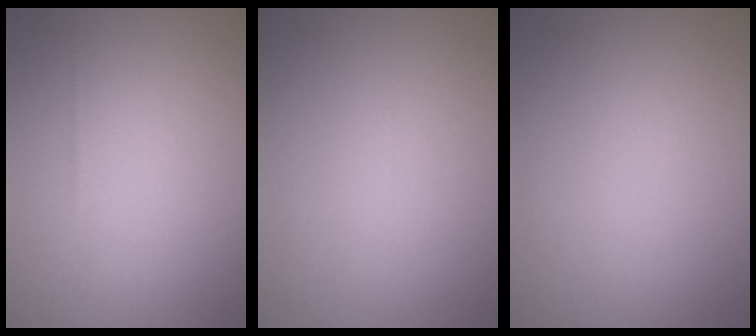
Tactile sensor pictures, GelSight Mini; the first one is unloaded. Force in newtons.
{"total": 0.0}
{"total": 0.0}